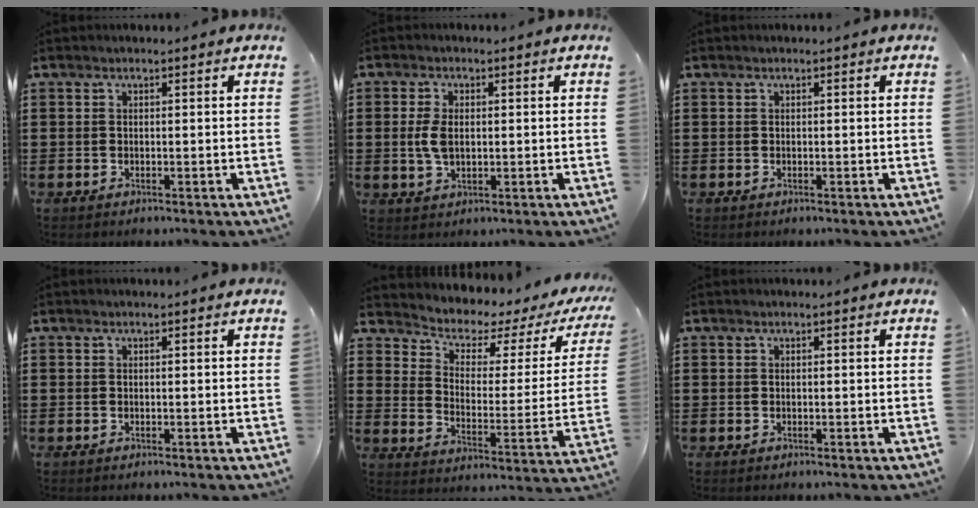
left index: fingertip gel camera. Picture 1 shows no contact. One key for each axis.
{"total": 4.2, "fx": 0.4, "fy": 2.3, "fz": 3.5, "tx": -0.094, "ty": -0.001, "tz": -0.001}
{"total": 0.0}
{"total": 0.0}
{"total": 3.5, "fx": 3.0, "fy": 1.5, "fz": 1.1, "tx": -0.045, "ty": -0.027, "tz": 0.043}
{"total": 0.0}